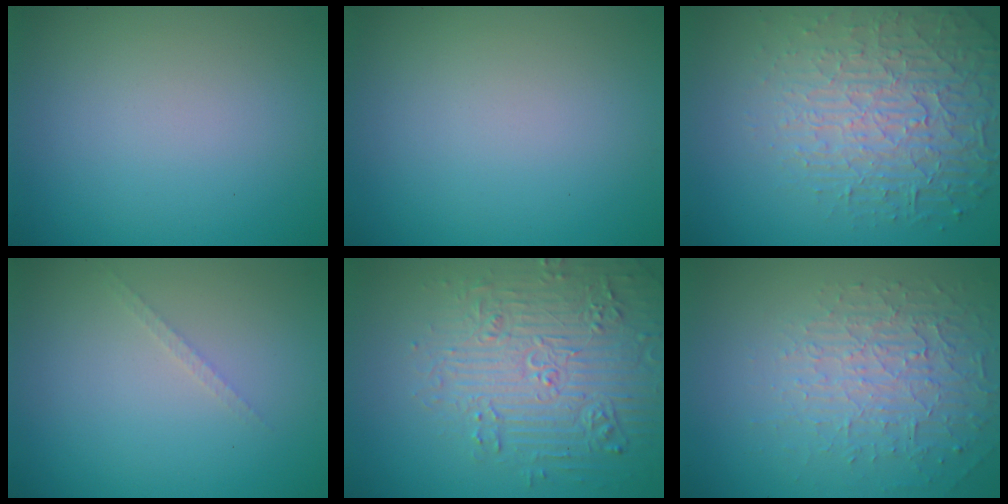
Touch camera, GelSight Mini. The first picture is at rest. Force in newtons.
{"total": 0.0}
{"total": 6.6, "press": 5.1, "slide": 4.3}
{"total": 0.8, "press": 0.8, "slide": 0.0}
{"total": 7.0, "press": 6.9, "slide": 1.6}
{"total": 4.6, "press": 3.1, "slide": 3.4}